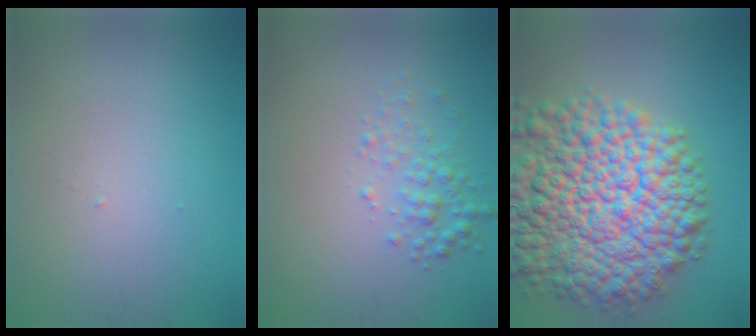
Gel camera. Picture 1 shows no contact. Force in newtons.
{"total": 2.0, "press": 2.0, "slide": 0.1}
{"total": 14.7, "press": 14.6, "slide": 0.7}